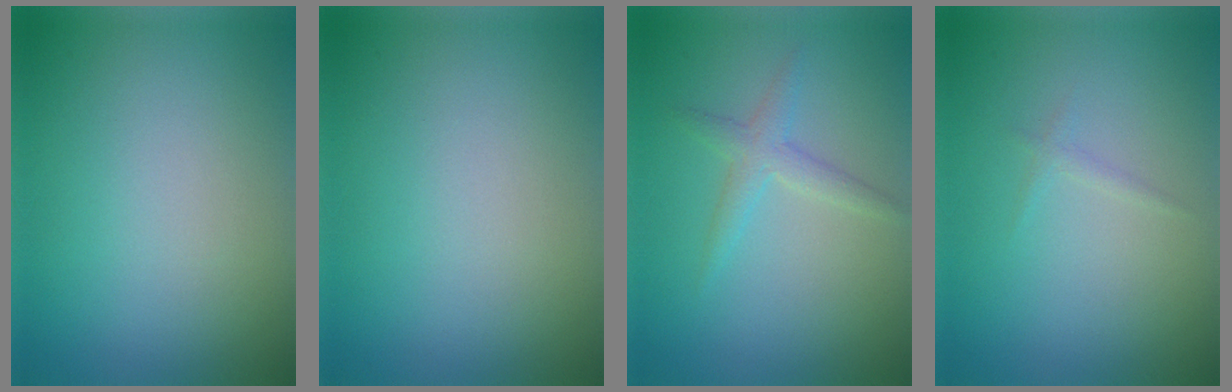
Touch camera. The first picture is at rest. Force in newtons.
{"total": 0.0}
{"total": 1.9, "press": 1.9, "slide": 0.1}
{"total": 0.6, "press": 0.6, "slide": 0.1}